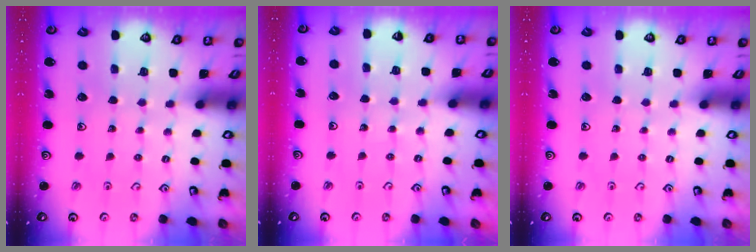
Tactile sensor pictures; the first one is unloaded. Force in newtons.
{"total": 3.0, "press": 3.0, "slide": 0.2}
{"total": 0.0}